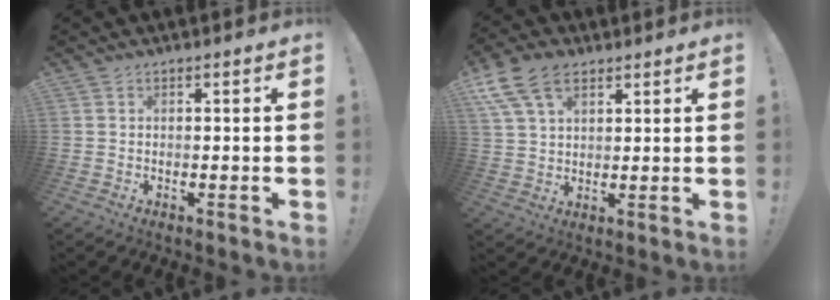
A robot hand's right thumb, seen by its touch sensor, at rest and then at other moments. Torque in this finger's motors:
{"motor_torque": [0.36, 0.47, 0.57, 0.11, 0.05]}